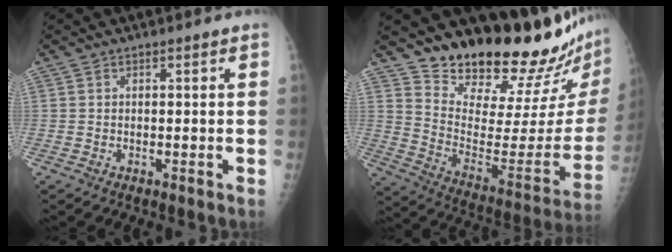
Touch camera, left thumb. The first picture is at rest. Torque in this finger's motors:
{"motor_torque": [0.76, 0.35, 0.62, -2.15, 0.07]}